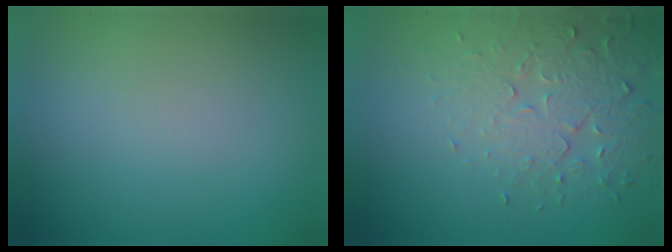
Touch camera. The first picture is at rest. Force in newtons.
{"total": 4.1, "press": 3.9, "slide": 1.2}